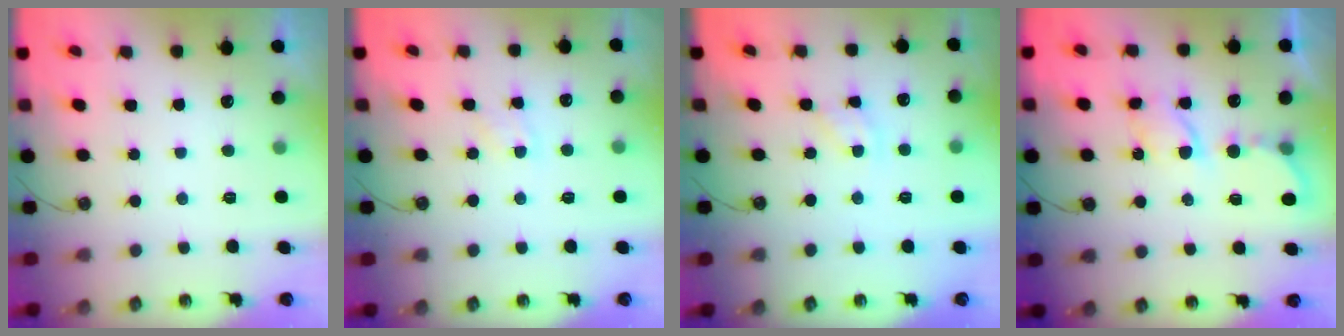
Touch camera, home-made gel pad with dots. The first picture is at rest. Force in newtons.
{"total": 5.0, "press": 4.9, "slide": 0.6}
{"total": 3.7, "press": 3.7, "slide": 0.3}
{"total": 6.4, "press": 6.3, "slide": 0.4}